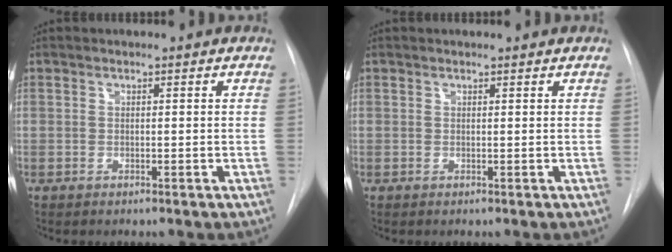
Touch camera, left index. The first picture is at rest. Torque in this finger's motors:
{"motor_torque": [-0.15, -0.14, -0.01, 0.00]}